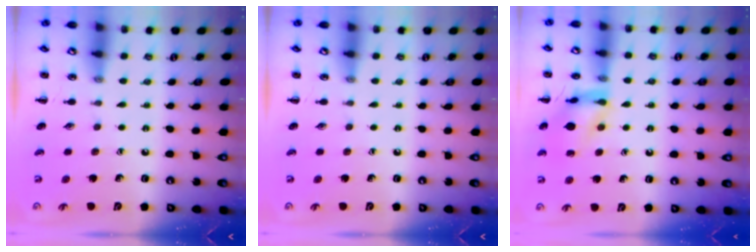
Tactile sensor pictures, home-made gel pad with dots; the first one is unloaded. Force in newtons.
{"total": 0.0}
{"total": 13.0, "press": 12.9, "slide": 1.2}